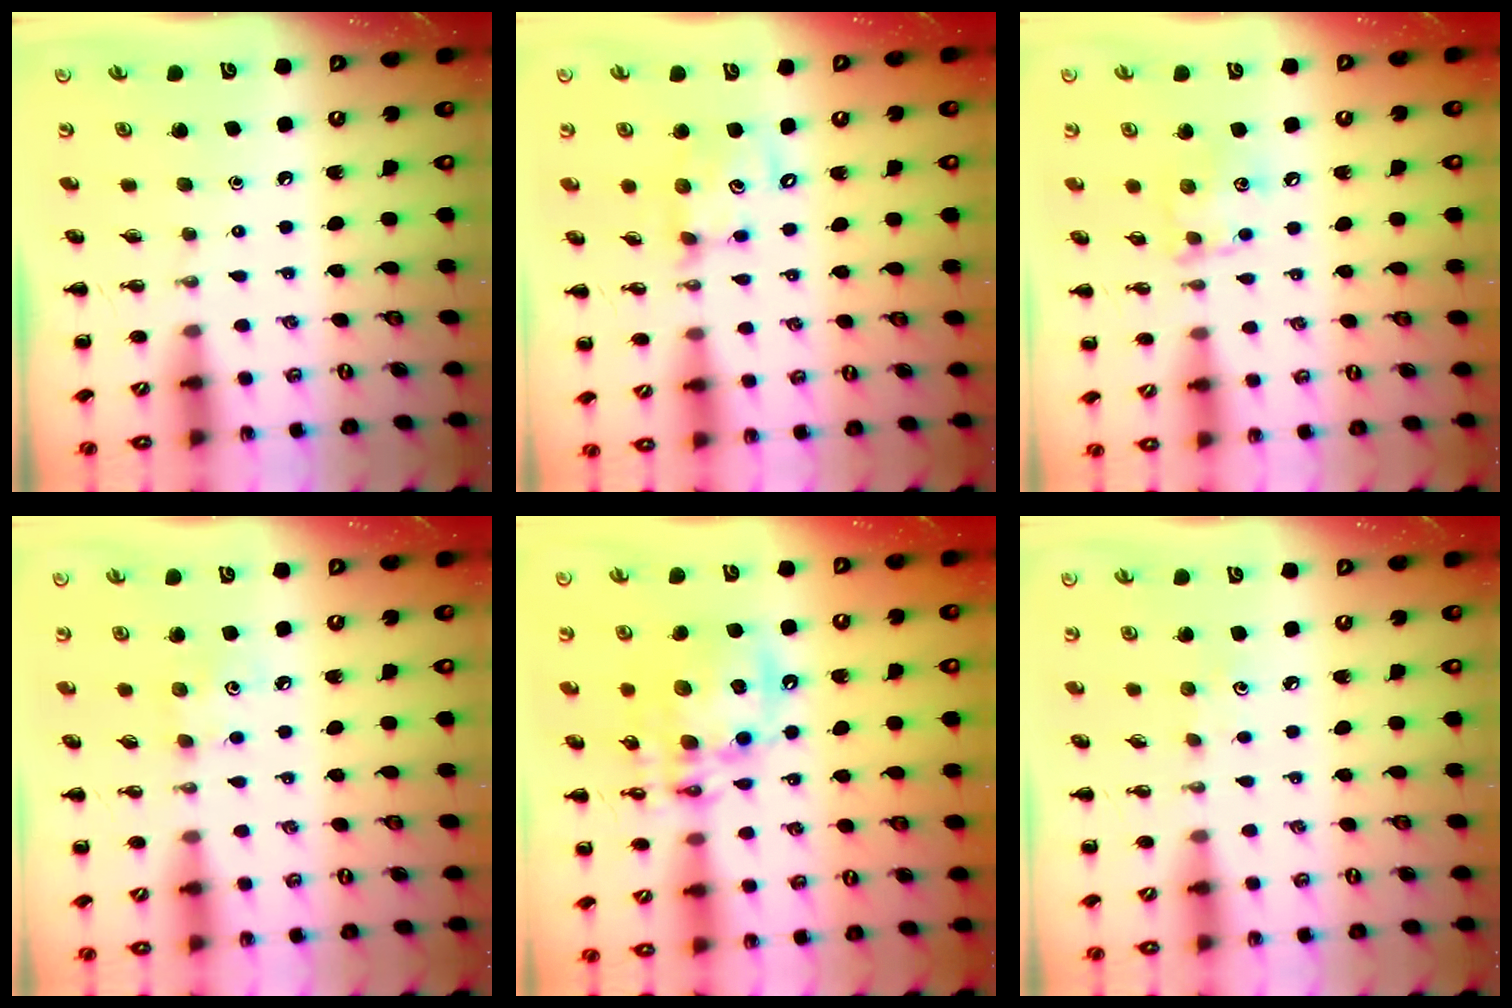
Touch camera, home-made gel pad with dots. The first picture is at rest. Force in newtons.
{"total": 11.4, "press": 11.2, "slide": 2.2}
{"total": 8.3, "press": 8.2, "slide": 0.4}
{"total": 5.0, "press": 4.9, "slide": 1.0}
{"total": 16.3, "press": 15.9, "slide": 3.4}
{"total": 4.8, "press": 4.7, "slide": 1.2}